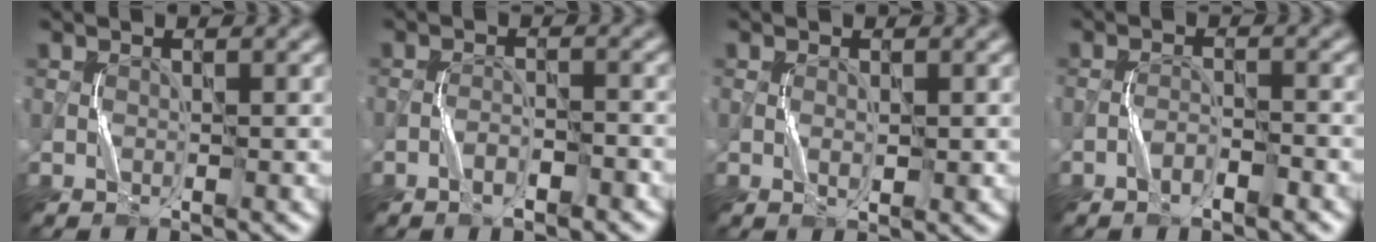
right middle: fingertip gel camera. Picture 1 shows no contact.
{"total": 2.1, "force": [-1.5, 0.5, 1.3], "torque": [-0.020, 0.007, -0.025]}
{"total": 0.9, "force": [0.1, 0.3, 0.8], "torque": [-0.016, -0.002, 0.004]}
{"total": 1.7, "force": [-1.3, 0.3, 1.1], "torque": [-0.021, 0.007, -0.022]}